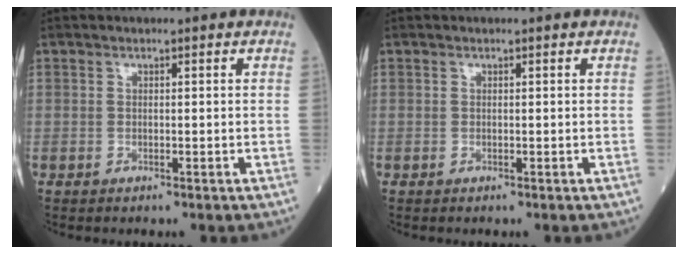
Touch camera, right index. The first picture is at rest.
{"total": 0.0}